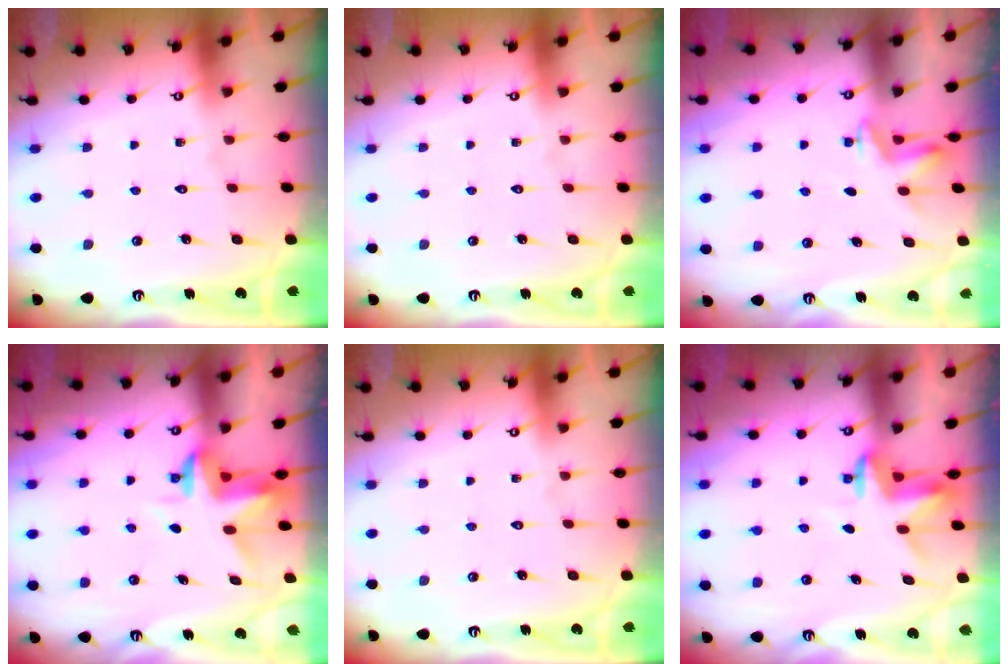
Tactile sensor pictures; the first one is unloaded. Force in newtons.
{"total": 0.0}
{"total": 3.1, "press": 2.9, "slide": 1.0}
{"total": 3.3, "press": 3.2, "slide": 0.4}
{"total": 0.0}
{"total": 3.4, "press": 3.4, "slide": 0.2}